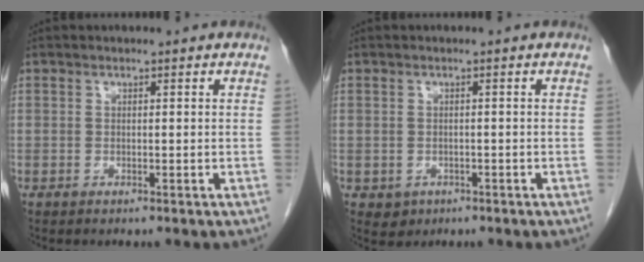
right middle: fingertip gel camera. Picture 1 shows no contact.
{"total": 2.0, "force": [-0.8, 1.8, 0.5], "torque": [-0.005, 0.005, -0.001]}